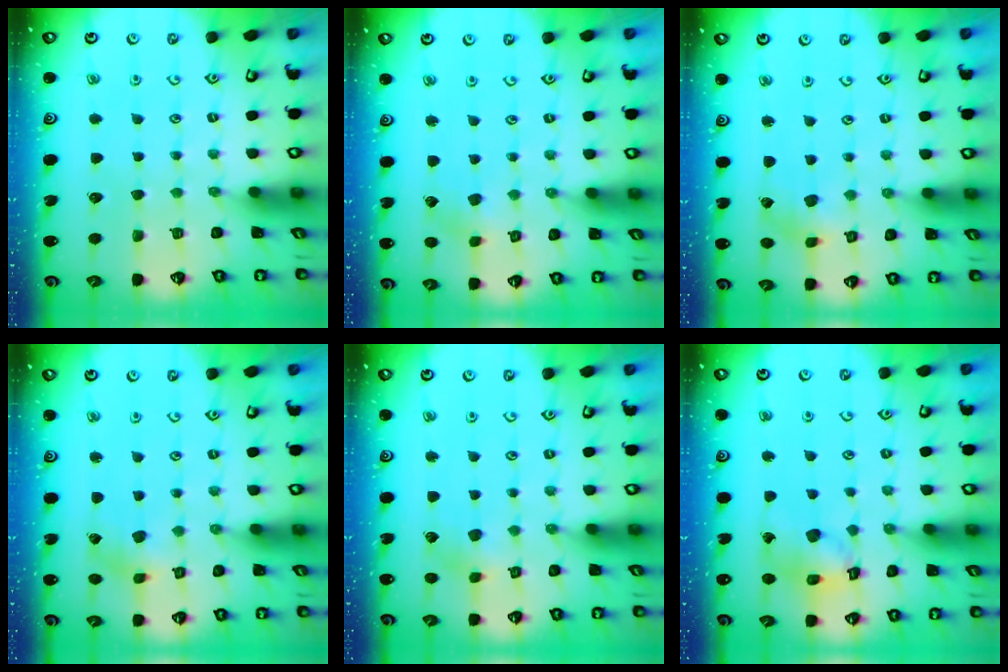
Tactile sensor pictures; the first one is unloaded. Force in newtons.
{"total": 2.2, "press": 2.2, "slide": 0.2}
{"total": 1.4, "press": 1.4, "slide": 0.2}
{"total": 1.4, "press": 1.4, "slide": 0.2}
{"total": 3.8, "press": 3.8, "slide": 0.3}
{"total": 12.8, "press": 12.8, "slide": 1.4}